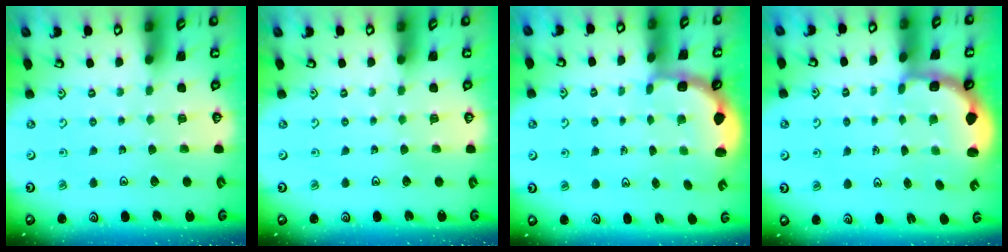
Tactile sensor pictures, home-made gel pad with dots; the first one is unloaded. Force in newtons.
{"total": 0.0}
{"total": 2.8, "press": 2.3, "slide": 1.7}
{"total": 2.6, "press": 2.3, "slide": 1.3}